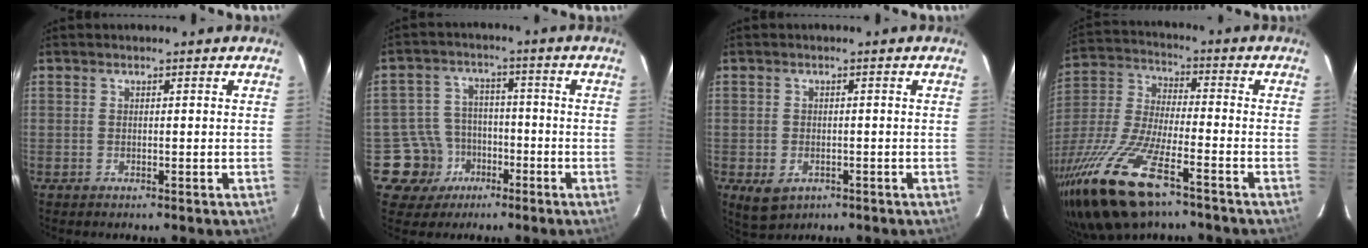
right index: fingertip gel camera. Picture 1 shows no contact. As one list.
[{"total": 8.8, "force": [-4.2, 7.8, 0.2], "torque": [-0.030, 0.031, -0.060]}, {"total": 4.6, "force": [-1.8, 3.3, 2.5], "torque": [-0.051, -0.010, -0.020]}, {"total": 22.6, "force": [-14.4, 7.0, 16.0], "torque": [-0.353, -0.056, -0.273]}]